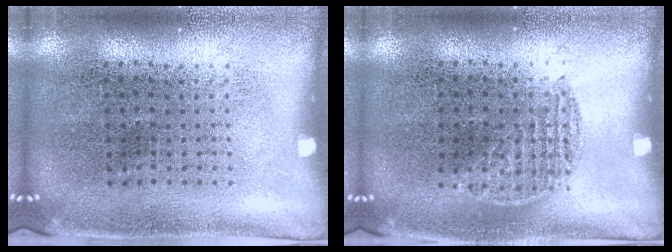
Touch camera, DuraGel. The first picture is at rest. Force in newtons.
{"total": 0.7, "press": 0.6, "slide": 0.4}